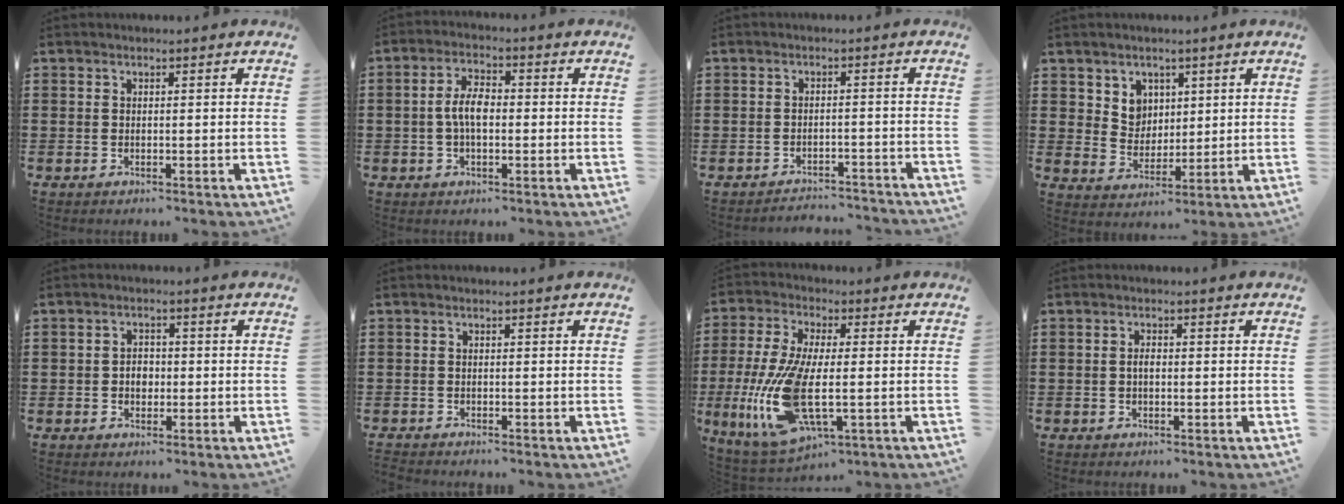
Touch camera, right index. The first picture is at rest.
{"total": 5.1, "force": [-0.5, 2.3, 4.5], "torque": [-0.096, 0.002, -0.013]}
{"total": 2.8, "force": [-2.8, 0.1, -0.2], "torque": [-0.005, -0.001, -0.059]}
{"total": 5.3, "force": [2.6, 4.5, 1.2], "torque": [-0.039, 0.007, 0.046]}
{"total": 2.4, "force": [-0.4, 1.8, 1.5], "torque": [-0.023, 0.002, -0.012]}
{"total": 0.9, "force": [-0.9, -0.1, -0.1], "torque": [0.001, -0.001, -0.019]}
{"total": 15.4, "force": [-2.7, 6.3, 13.8], "torque": [-0.313, -0.022, -0.045]}
{"total": 1.5, "force": [-0.2, 0.7, 1.4], "torque": [-0.026, 0.003, -0.005]}